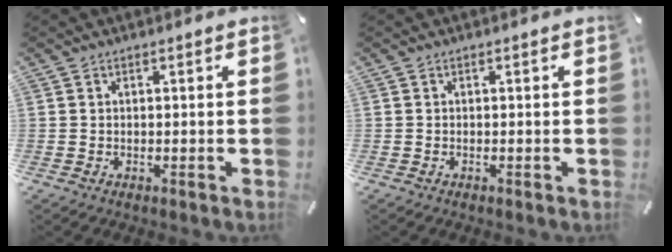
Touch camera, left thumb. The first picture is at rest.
{"total": 0.0}